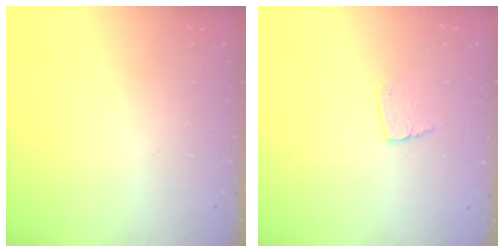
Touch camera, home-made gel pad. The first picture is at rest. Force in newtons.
{"total": 5.6, "press": 5.6, "slide": 0.4}